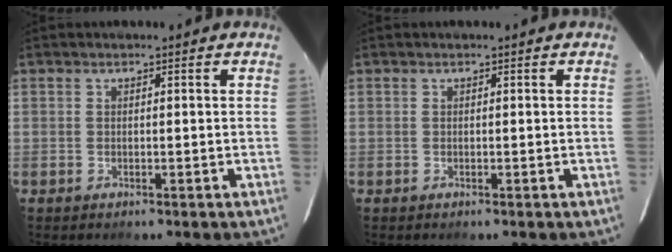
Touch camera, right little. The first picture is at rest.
{"total": 0.0}